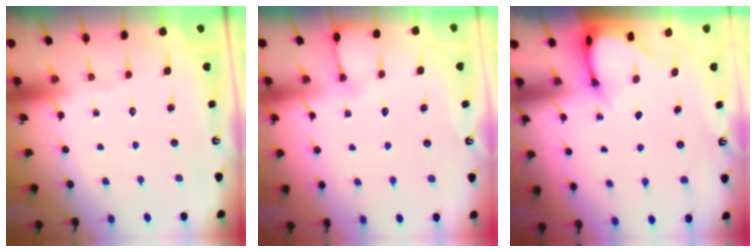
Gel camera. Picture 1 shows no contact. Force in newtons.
{"total": 4.7, "press": 4.7, "slide": 0.5}
{"total": 3.0, "press": 3.0, "slide": 0.2}